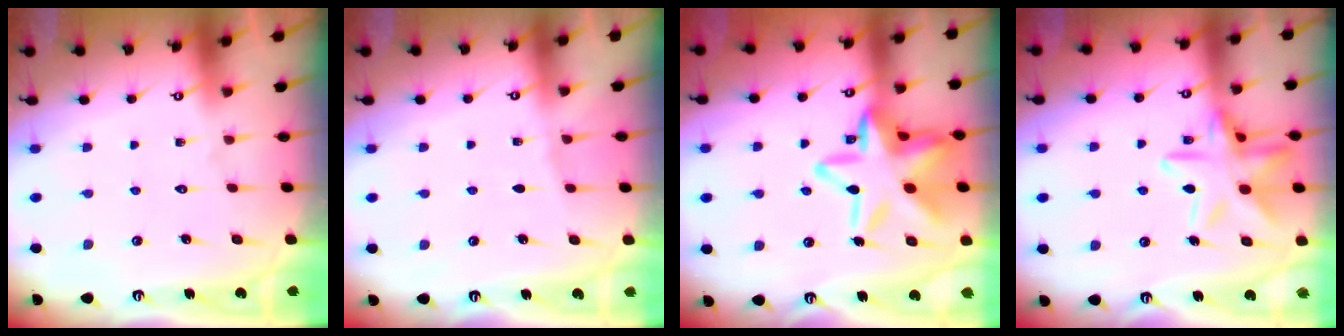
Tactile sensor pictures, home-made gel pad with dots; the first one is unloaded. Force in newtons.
{"total": 1.8, "press": 1.8, "slide": 0.3}
{"total": 21.4, "press": 21.3, "slide": 1.5}
{"total": 16.2, "press": 16.1, "slide": 1.3}